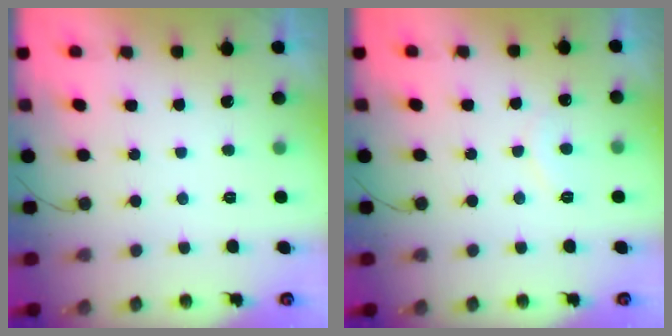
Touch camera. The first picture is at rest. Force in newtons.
{"total": 4.9, "press": 4.9, "slide": 0.4}